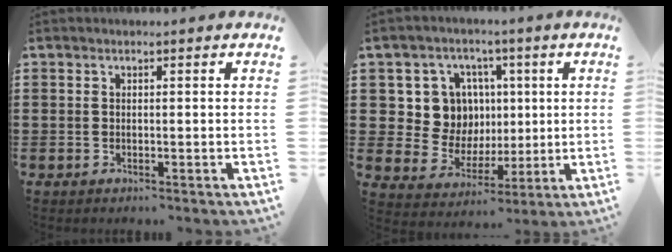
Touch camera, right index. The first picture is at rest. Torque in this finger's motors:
{"motor_torque": [1.59, 0.42, 0.30, 0.02]}